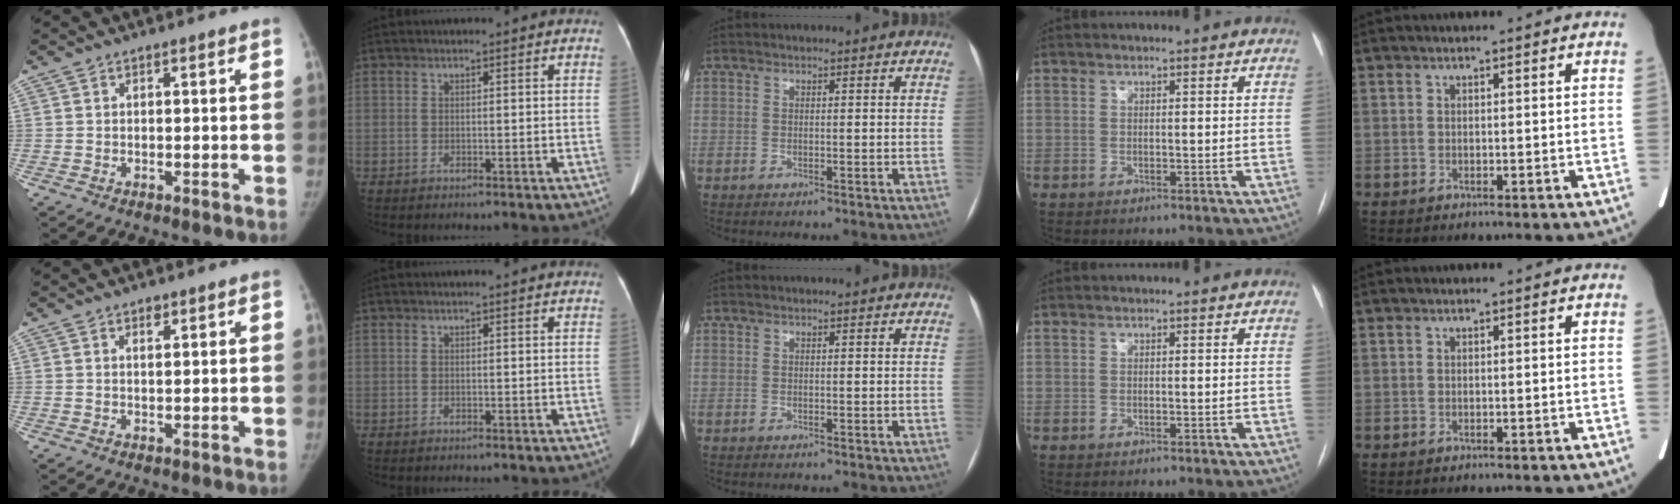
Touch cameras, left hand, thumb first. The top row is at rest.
{"thumb": {"total": 1.7, "force": [1.0, 0.8, 1.1], "torque": [-0.012, -0.004, 0.016]}, "index": {"total": 2.2, "force": [2.1, 0.1, 0.9], "torque": [-0.008, 0.001, 0.019]}}